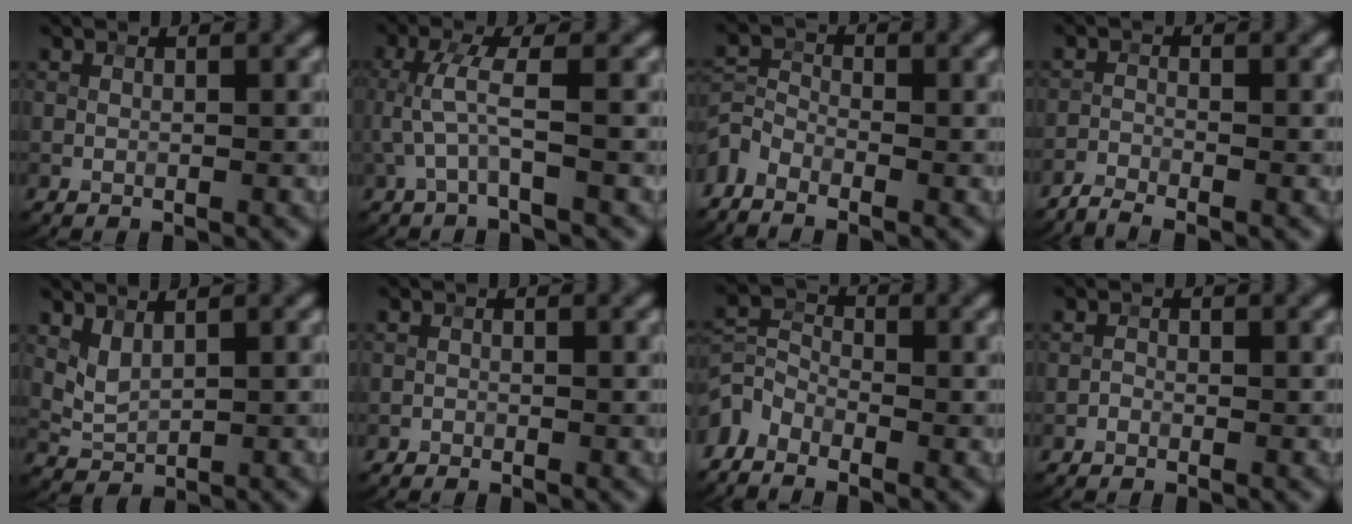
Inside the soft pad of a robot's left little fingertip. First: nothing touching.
{"total": 2.9, "force": [-0.4, 0.3, 2.8], "torque": [-0.068, 0.010, -0.010]}
{"total": 2.8, "force": [-2.1, 1.4, 1.2], "torque": [-0.027, 0.001, -0.057]}
{"total": 2.1, "force": [-2.0, 0.2, 0.8], "torque": [-0.022, -0.003, -0.047]}
{"total": 1.9, "force": [1.2, 0.9, 1.2], "torque": [-0.031, -0.006, 0.031]}
{"total": 0.5, "force": [-0.4, 0.3, -0.1], "torque": [0.004, 0.000, -0.009]}
{"total": 3.2, "force": [-2.4, 1.8, 1.3], "torque": [-0.029, 0.001, -0.061]}
{"total": 0.5, "force": [-0.4, 0.3, 0.2], "torque": [-0.001, 0.000, -0.009]}